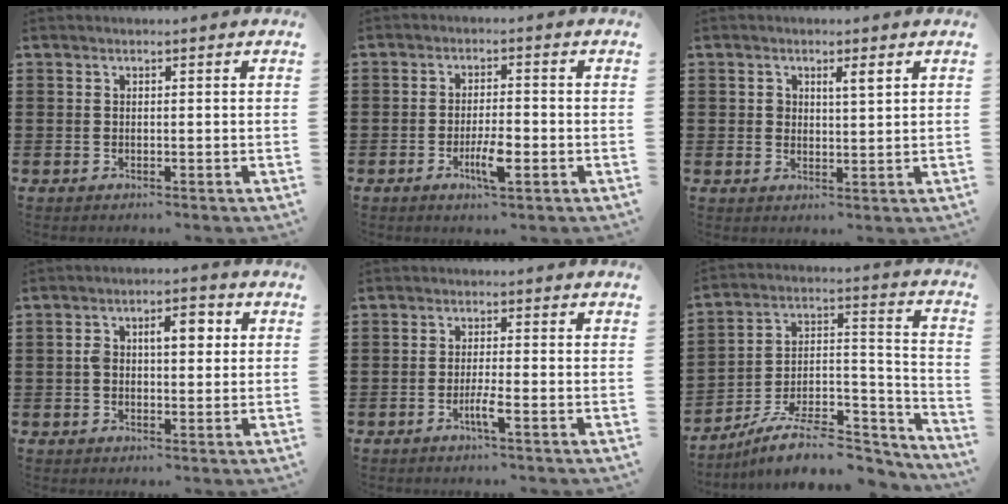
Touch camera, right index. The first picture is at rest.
{"total": 5.0, "force": [-2.1, 1.2, 4.4], "torque": [-0.084, -0.001, -0.040]}
{"total": 1.8, "force": [0.8, 0.9, 1.4], "torque": [-0.029, 0.003, 0.013]}
{"total": 5.1, "force": [0.7, 2.4, 4.5], "torque": [-0.064, 0.003, 0.004]}
{"total": 3.1, "force": [-1.6, 0.0, 2.7], "torque": [-0.052, -0.007, -0.031]}
{"total": 9.8, "force": [-7.6, 3.6, 5.1], "torque": [-0.079, 0.026, -0.140]}